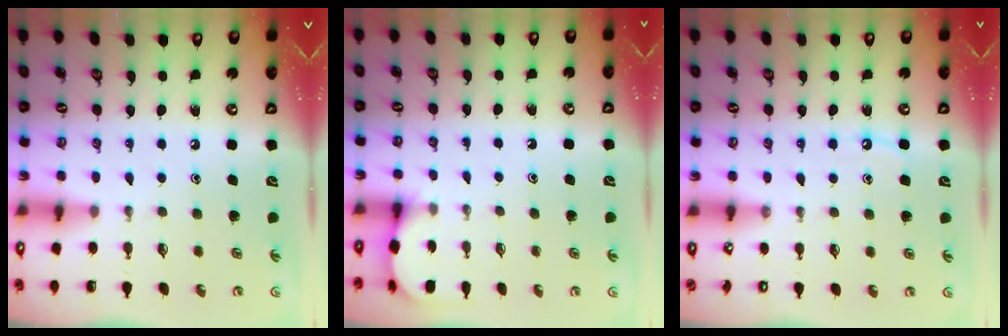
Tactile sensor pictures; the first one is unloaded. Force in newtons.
{"total": 2.9, "press": 2.9, "slide": 0.3}
{"total": 4.3, "press": 4.3, "slide": 0.4}